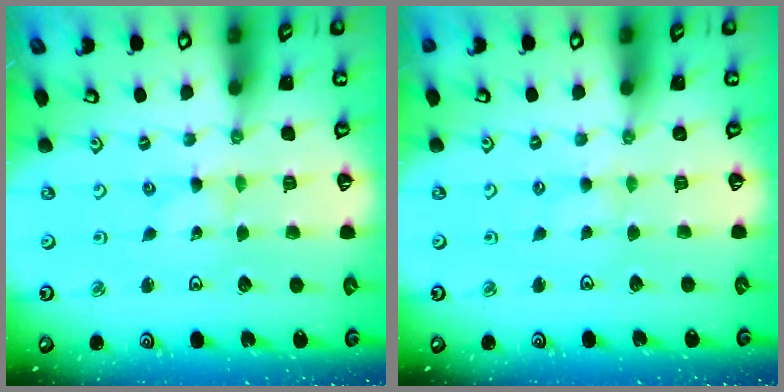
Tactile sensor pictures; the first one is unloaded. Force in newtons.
{"total": 1.5, "press": 1.4, "slide": 0.4}